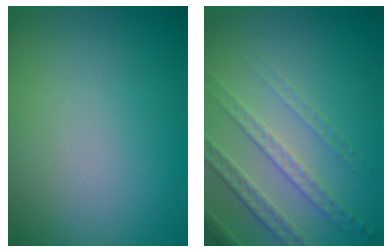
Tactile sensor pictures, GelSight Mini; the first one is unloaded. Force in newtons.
{"total": 4.8, "press": 3.4, "slide": 3.4}